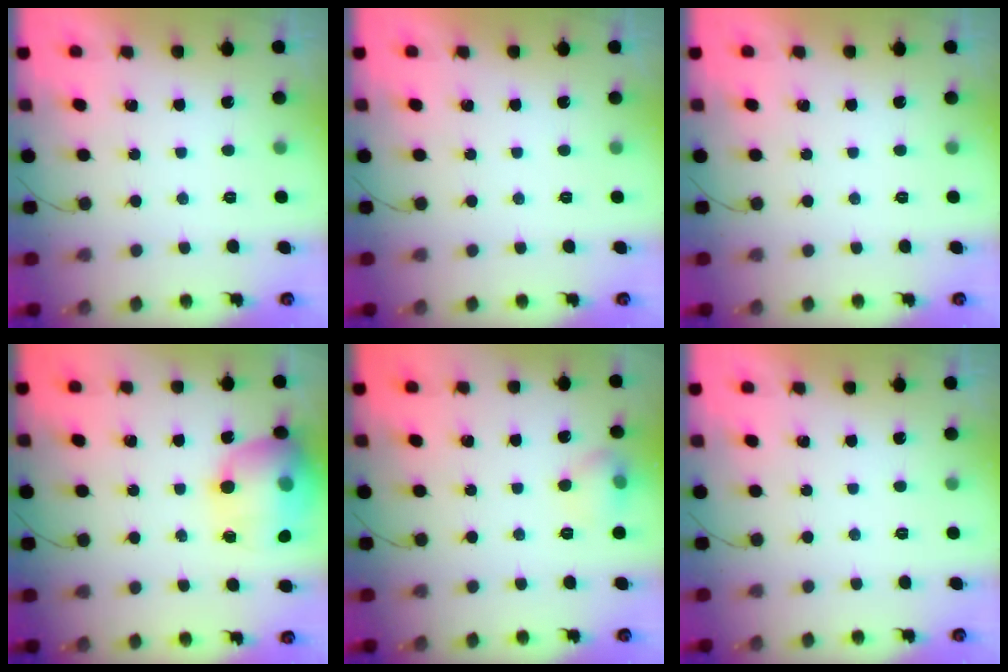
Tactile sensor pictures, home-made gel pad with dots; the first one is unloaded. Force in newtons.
{"total": 0.0}
{"total": 0.0}
{"total": 18.5, "press": 18.3, "slide": 2.9}
{"total": 6.6, "press": 6.4, "slide": 1.5}
{"total": 0.0}